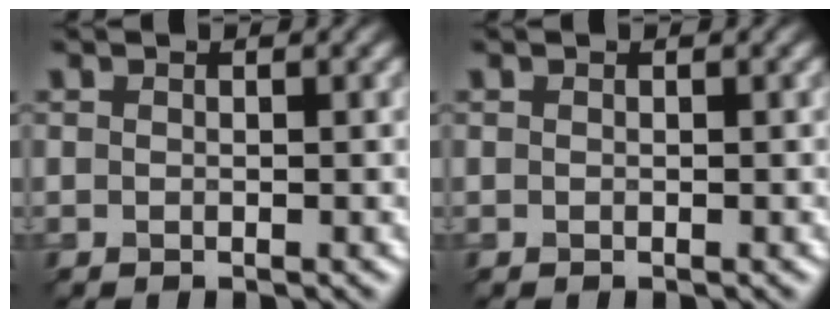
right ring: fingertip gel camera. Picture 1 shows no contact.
{"total": 0.0}